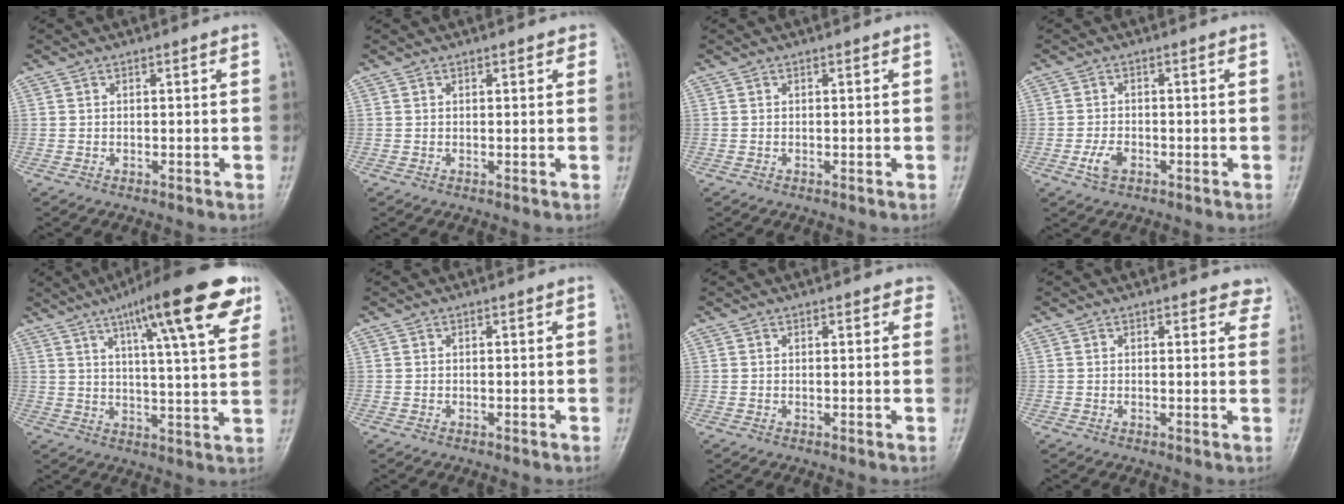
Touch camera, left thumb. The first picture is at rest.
{"total": 1.4, "force": [0.8, 0.7, 0.9], "torque": [-0.003, 0.000, 0.005]}
{"total": 0.0}
{"total": 3.3, "force": [-1.4, 2.0, 2.3], "torque": [-0.046, 0.005, -0.027]}
{"total": 19.2, "force": [10.4, 3.8, 15.7], "torque": [-0.211, -0.021, 0.150]}
{"total": 0.0}
{"total": 1.9, "force": [1.2, 1.0, 1.1], "torque": [0.003, -0.002, 0.009]}
{"total": 3.7, "force": [3.1, 1.7, 1.1], "torque": [0.021, -0.011, 0.024]}